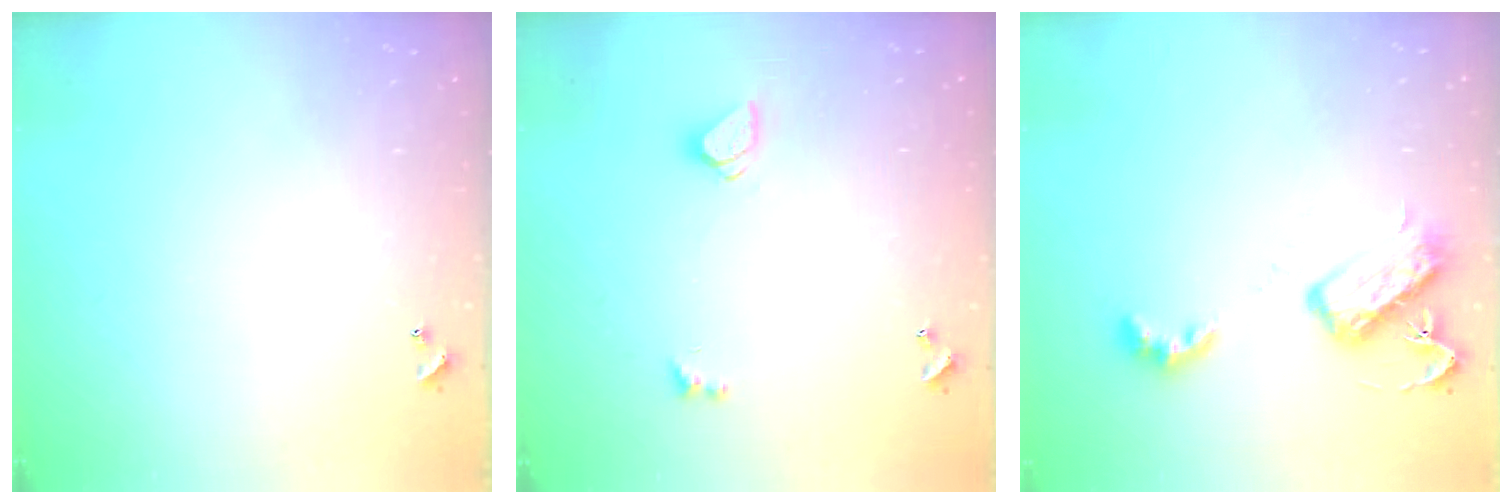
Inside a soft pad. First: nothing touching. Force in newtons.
{"total": 1.5, "press": 1.4, "slide": 0.5}
{"total": 6.1, "press": 6.0, "slide": 0.5}